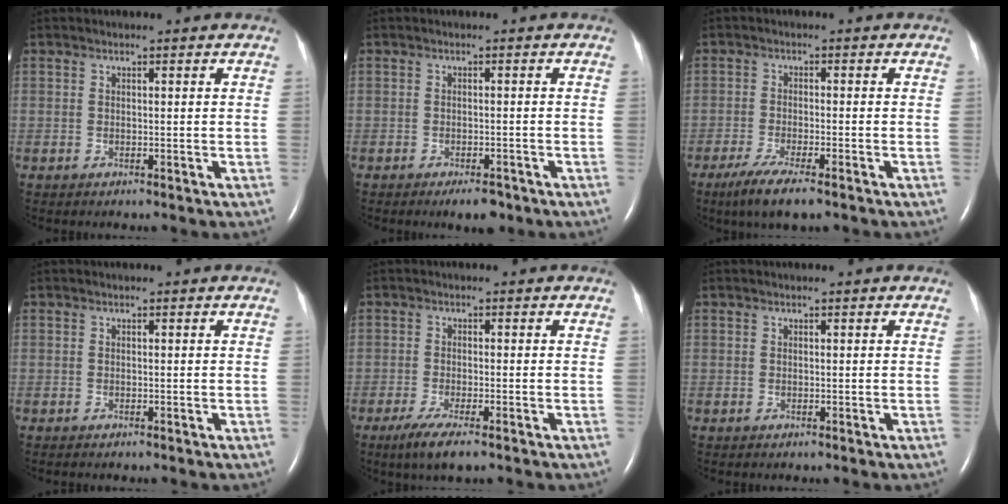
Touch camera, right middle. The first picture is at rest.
{"total": 2.9, "force": [-2.0, 0.9, 1.8], "torque": [-0.027, -0.002, -0.025]}
{"total": 6.5, "force": [-4.3, 0.8, 4.8], "torque": [-0.091, -0.017, -0.071]}
{"total": 0.6, "force": [-0.5, 0.1, 0.3], "torque": [-0.006, -0.001, -0.005]}
{"total": 5.1, "force": [-3.3, 0.8, 3.8], "torque": [-0.075, -0.015, -0.054]}
{"total": 0.0}